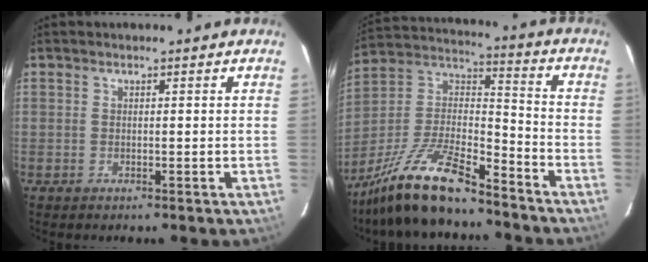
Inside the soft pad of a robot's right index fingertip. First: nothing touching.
{"total": 17.9, "force": [-13.6, 4.3, 10.8], "torque": [-0.232, -0.005, -0.250]}